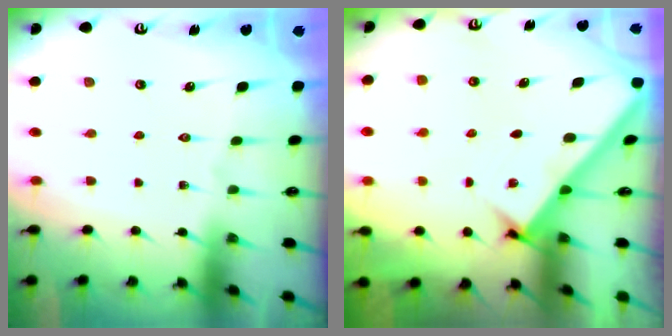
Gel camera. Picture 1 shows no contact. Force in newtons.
{"total": 2.8, "press": 2.8, "slide": 0.4}